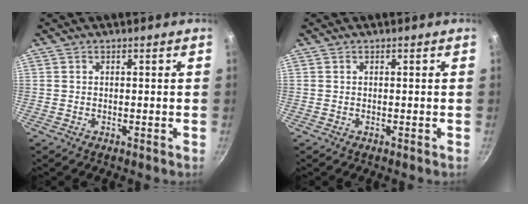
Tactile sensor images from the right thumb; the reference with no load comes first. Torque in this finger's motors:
{"motor_torque": [-0.29, 0.10, 0.11, 0.11, 0.00]}